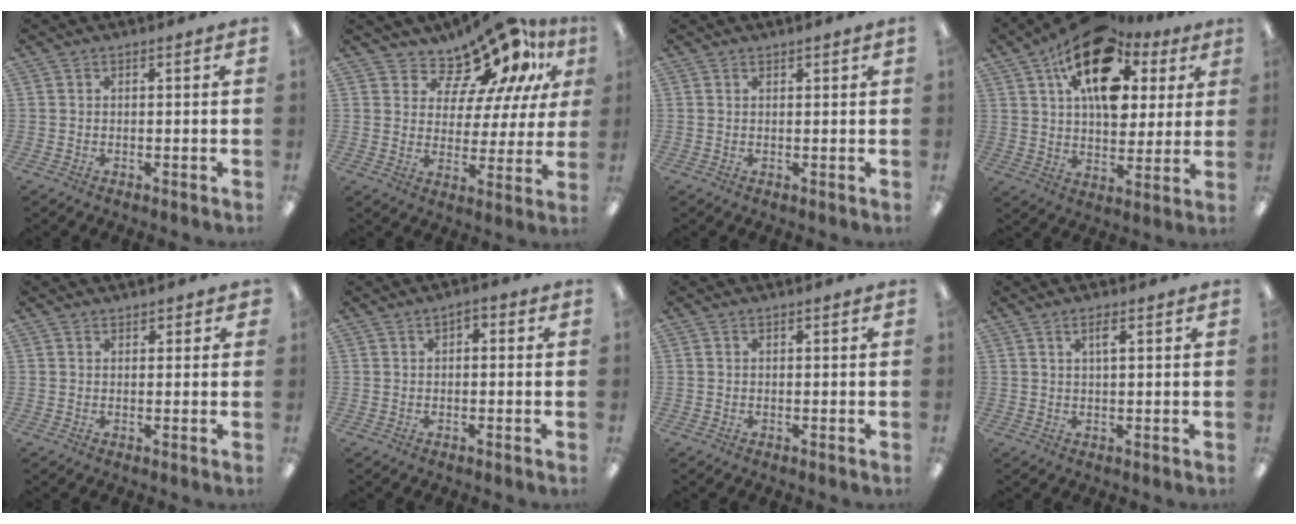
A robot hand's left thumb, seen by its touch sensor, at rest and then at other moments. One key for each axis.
{"total": 14.6, "fx": 11.6, "fy": 6.2, "fz": 6.3, "tx": -0.110, "ty": -0.093, "tz": 0.200}
{"total": 0.6, "fx": 0.6, "fy": 0.0, "fz": 0.0, "tx": 0.000, "ty": -0.001, "tz": 0.012}
{"total": 19.5, "fx": 9.9, "fy": 11.0, "fz": 12.7, "tx": -0.193, "ty": -0.037, "tz": 0.172}
{"total": 1.3, "fx": 1.0, "fy": 0.9, "fz": 0.1, "tx": 0.006, "ty": -0.001, "tz": 0.017}
{"total": 1.6, "fx": -0.3, "fy": 1.0, "fz": 1.2, "tx": -0.022, "ty": 0.006, "tz": -0.006}
{"total": 0.0}
{"total": 2.5, "fx": 1.3, "fy": 0.6, "fz": 2.0, "tx": -0.035, "ty": 0.000, "tz": 0.020}